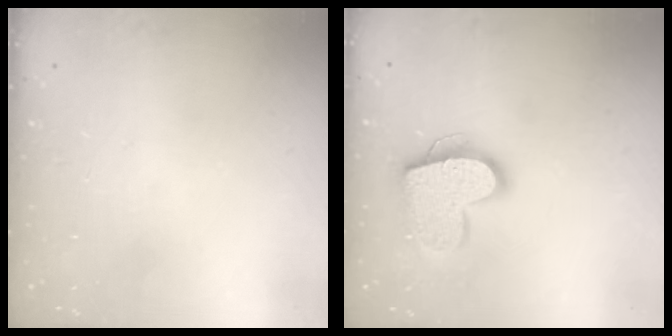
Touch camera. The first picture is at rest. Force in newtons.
{"total": 16.5, "press": 16.4, "slide": 1.2}